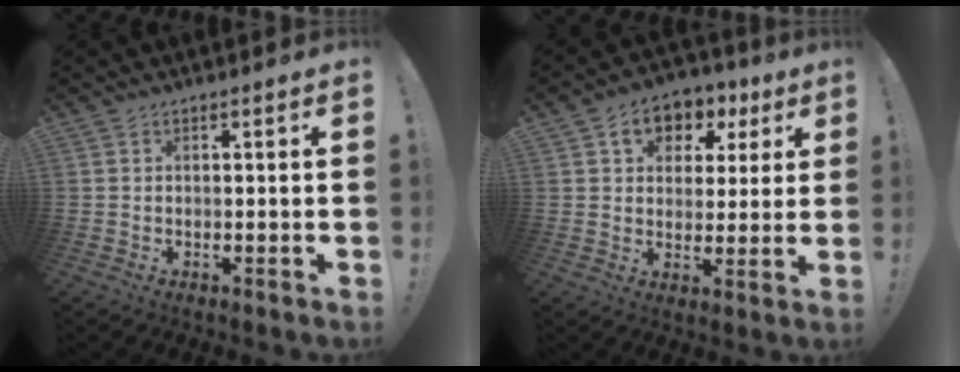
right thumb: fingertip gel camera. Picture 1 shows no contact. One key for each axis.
{"total": 9.3, "fx": 3.5, "fy": 7.4, "fz": 4.5, "tx": -0.059, "ty": -0.013, "tz": 0.066}